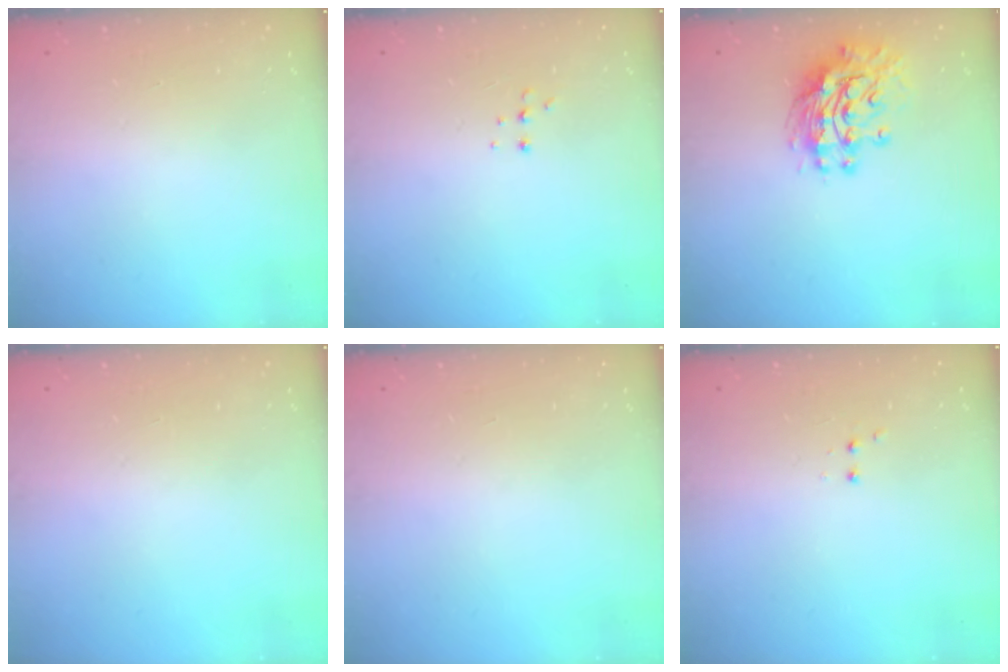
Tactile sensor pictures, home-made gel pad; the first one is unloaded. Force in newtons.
{"total": 5.0, "press": 4.9, "slide": 0.9}
{"total": 12.5, "press": 12.4, "slide": 1.0}
{"total": 0.0}
{"total": 0.0}
{"total": 2.8, "press": 2.8, "slide": 0.6}